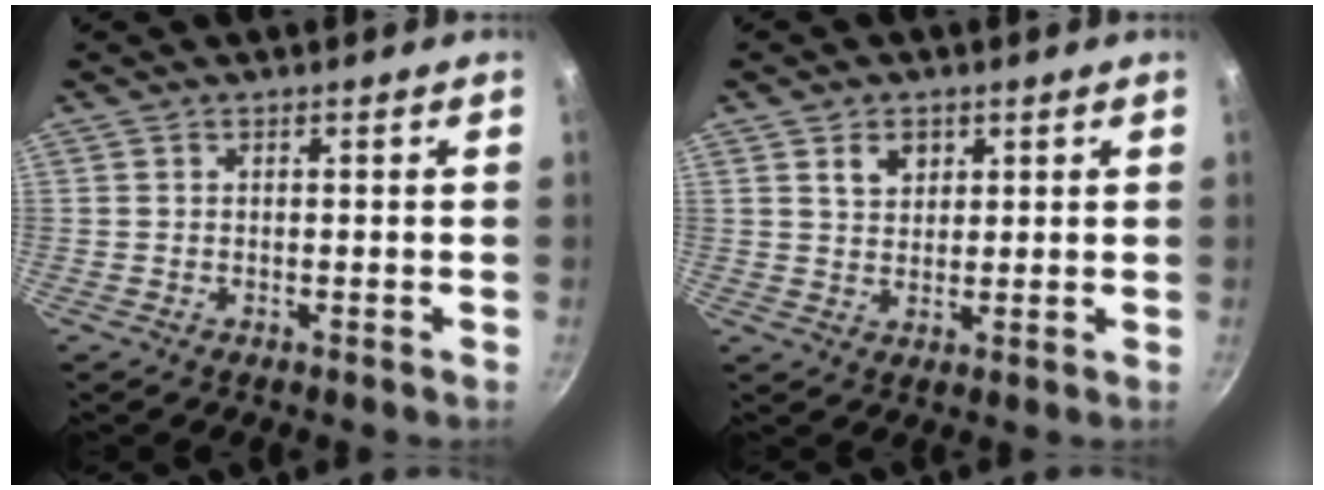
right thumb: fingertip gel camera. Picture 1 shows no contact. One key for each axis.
{"total": 4.3, "fx": 1.9, "fy": 3.2, "fz": 2.1, "tx": -0.017, "ty": -0.004, "tz": 0.033}